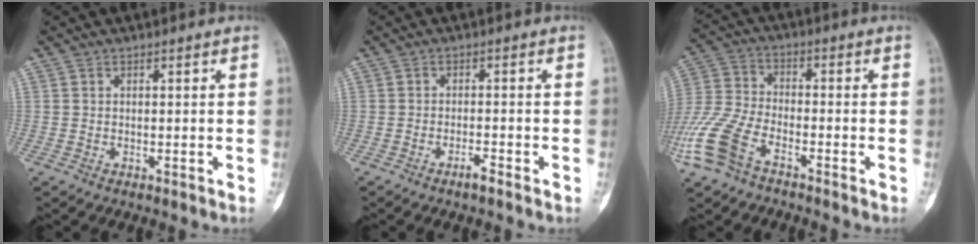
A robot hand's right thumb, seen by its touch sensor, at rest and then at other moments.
{"total": 2.0, "force": [-1.5, 0.2, 1.3], "torque": [-0.024, 0.006, -0.028]}
{"total": 12.5, "force": [-6.8, 6.5, 8.2], "torque": [-0.187, 0.022, -0.145]}